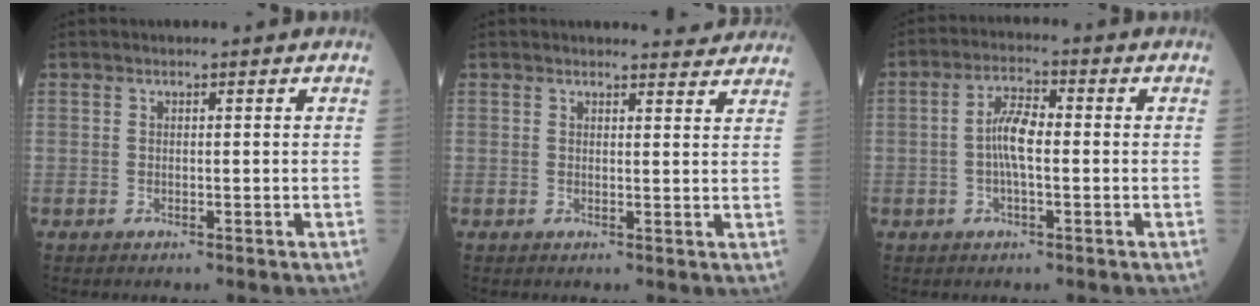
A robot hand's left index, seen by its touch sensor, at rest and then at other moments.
{"total": 4.2, "force": [4.1, 0.4, 0.3], "torque": [-0.003, -0.005, 0.035]}
{"total": 5.5, "force": [-0.5, 1.5, 5.3], "torque": [-0.112, 0.010, -0.014]}